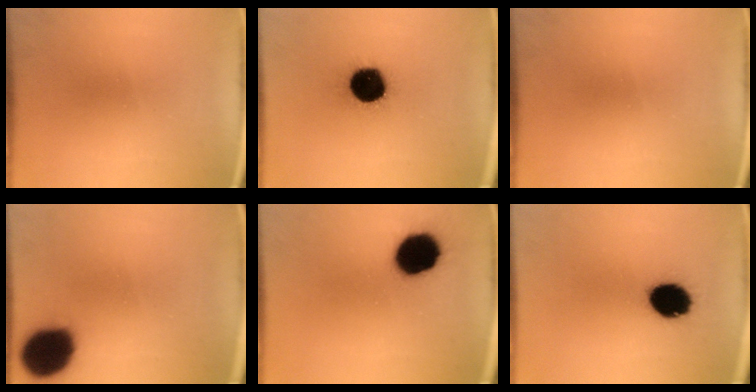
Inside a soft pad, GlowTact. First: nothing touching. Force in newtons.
{"total": 17.6}
{"total": 0.0}
{"total": 18.4}
{"total": 14.6}
{"total": 12.2}